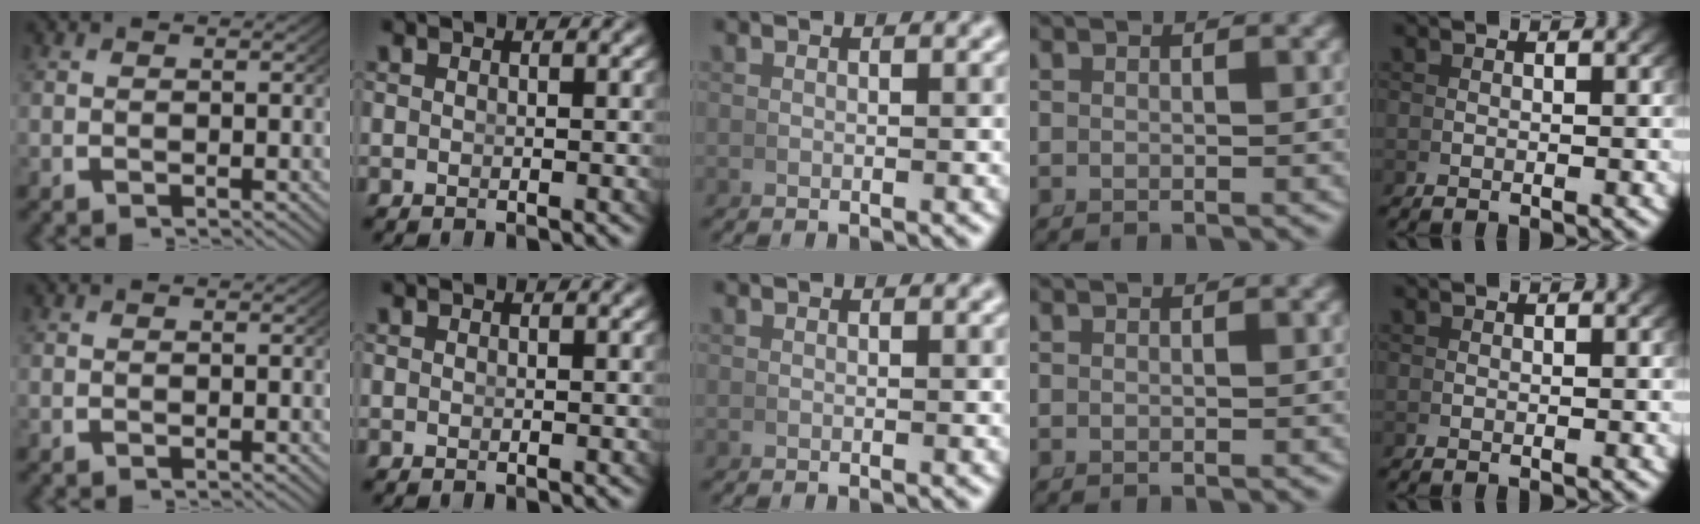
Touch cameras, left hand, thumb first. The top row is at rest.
{}